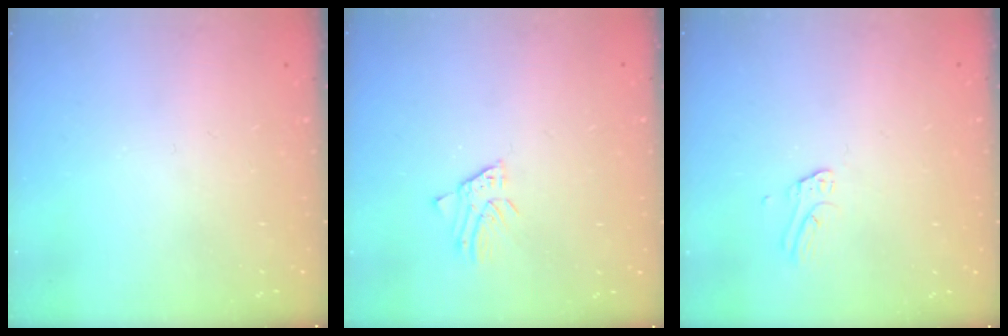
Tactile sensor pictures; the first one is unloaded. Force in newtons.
{"total": 1.4, "press": 1.4, "slide": 0.1}
{"total": 3.0, "press": 3.0, "slide": 0.1}